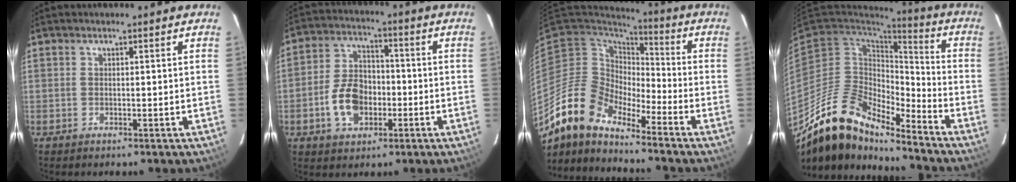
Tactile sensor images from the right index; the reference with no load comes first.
{"total": 10.0, "force": [-3.1, 6.8, 6.6], "torque": [-0.136, 0.018, -0.048]}
{"total": 11.7, "force": [-10.3, 3.8, 4.1], "torque": [-0.073, 0.003, -0.210]}
{"total": 17.1, "force": [-14.4, 5.6, 7.2], "torque": [-0.132, -0.005, -0.268]}